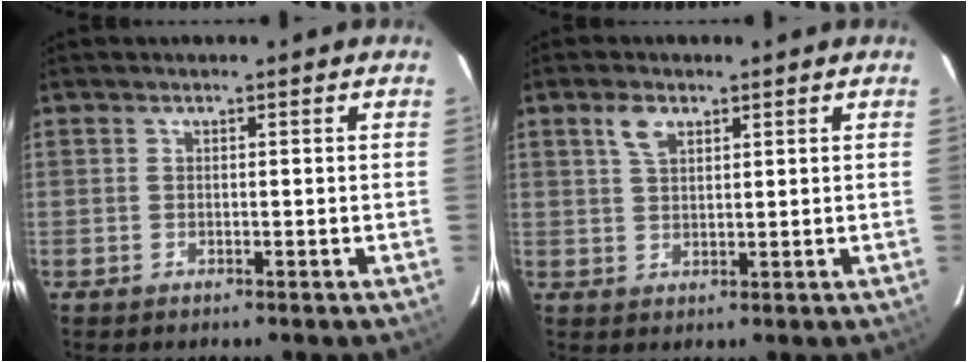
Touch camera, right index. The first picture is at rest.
{"total": 3.7, "force": [2.0, 2.0, 2.3], "torque": [-0.044, 0.007, 0.039]}